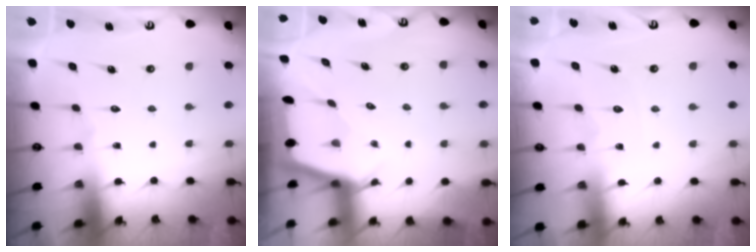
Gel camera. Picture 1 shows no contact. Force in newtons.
{"total": 2.1, "press": 2.1, "slide": 0.1}
{"total": 3.9, "press": 3.9, "slide": 0.5}